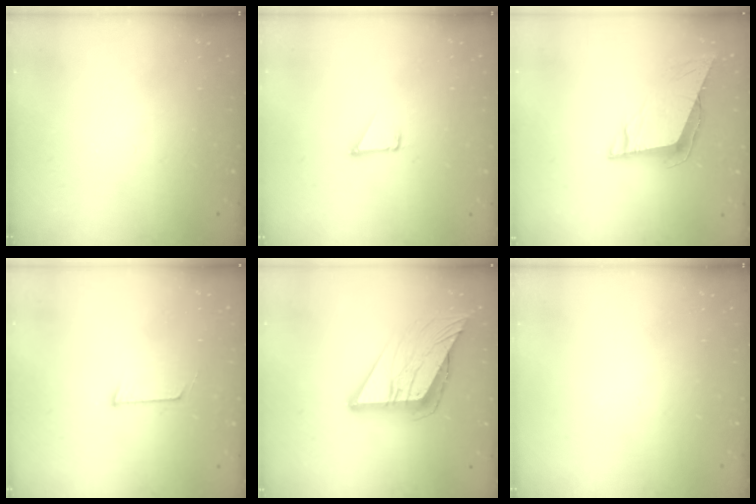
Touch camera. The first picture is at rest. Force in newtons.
{"total": 1.5, "press": 1.5, "slide": 0.1}
{"total": 9.2, "press": 8.9, "slide": 2.2}
{"total": 3.9, "press": 3.9, "slide": 0.4}
{"total": 12.8, "press": 12.7, "slide": 1.5}
{"total": 0.0}